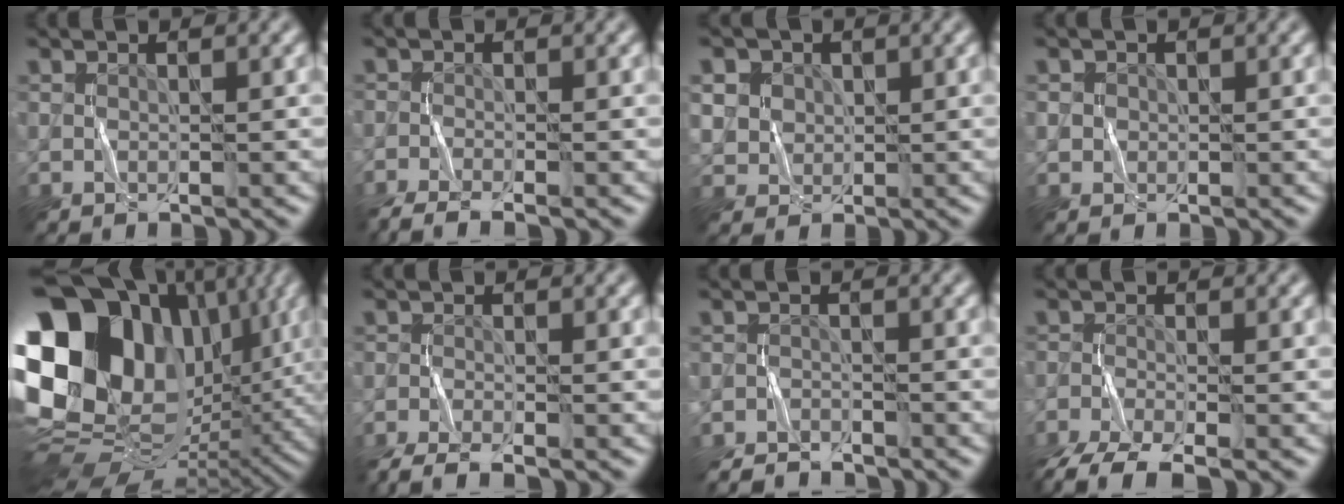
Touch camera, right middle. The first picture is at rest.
{"total": 3.3, "force": [-2.6, 0.7, 1.9], "torque": [-0.040, -0.008, -0.058]}
{"total": 5.1, "force": [2.1, 4.2, 2.1], "torque": [-0.060, 0.017, 0.035]}
{"total": 0.9, "force": [0.0, 0.9, 0.1], "torque": [0.004, -0.002, 0.001]}
{"total": 20.2, "force": [4.1, 14.6, 13.3], "torque": [-0.280, 0.014, 0.083]}
{"total": 3.9, "force": [-3.2, 0.8, 2.2], "torque": [-0.044, -0.011, -0.069]}
{"total": 2.8, "force": [-2.7, 0.6, 0.5], "torque": [-0.007, -0.003, -0.055]}
{"total": 4.9, "force": [-3.8, 1.3, 2.8], "torque": [-0.060, -0.014, -0.084]}